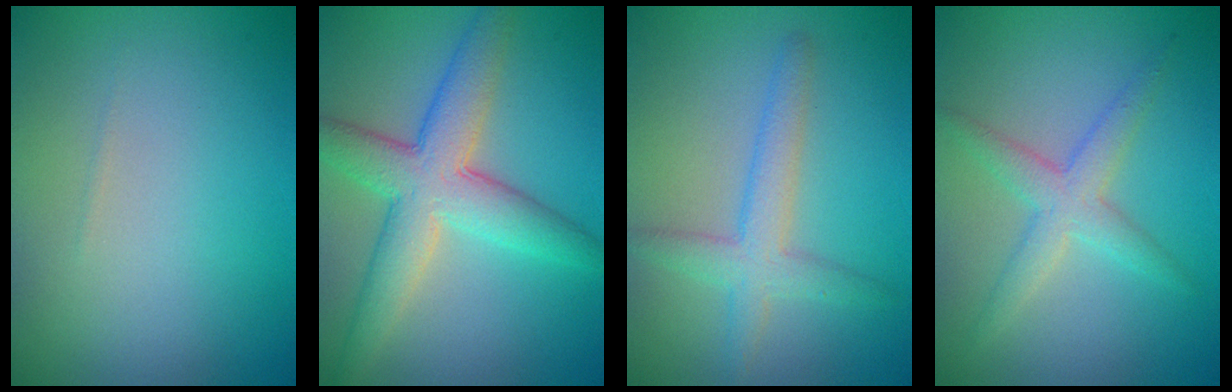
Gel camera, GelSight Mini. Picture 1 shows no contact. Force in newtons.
{"total": 6.7, "press": 6.7, "slide": 0.2}
{"total": 3.3, "press": 3.3, "slide": 0.1}
{"total": 3.0, "press": 3.0, "slide": 0.1}